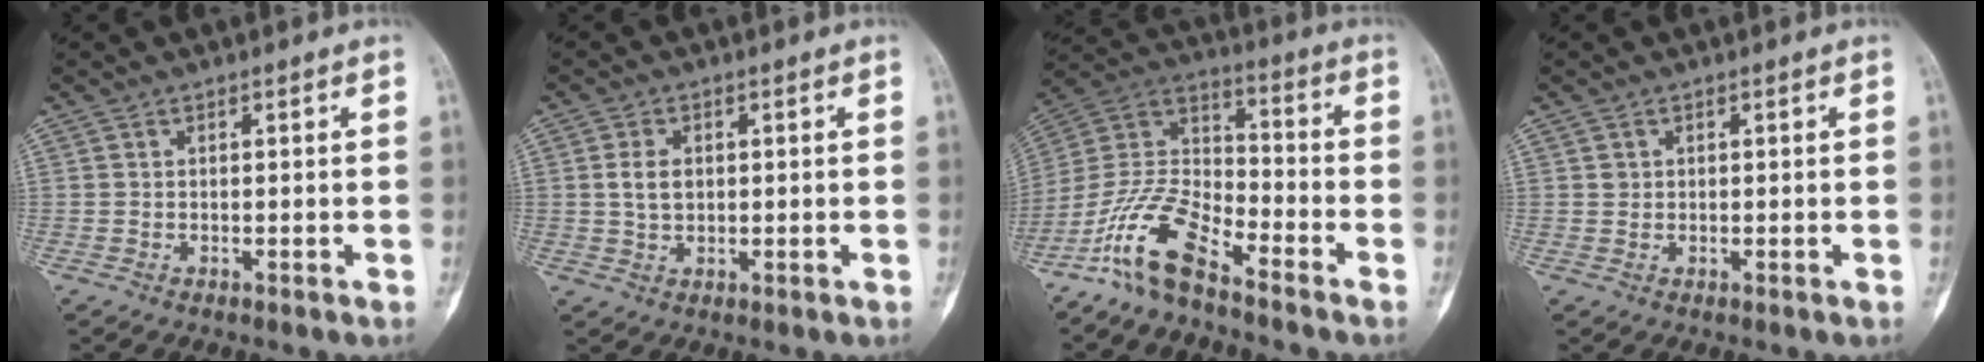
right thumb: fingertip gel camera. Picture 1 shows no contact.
{"total": 3.8, "force": [0.6, 2.6, 2.8], "torque": [-0.042, -0.001, 0.012]}
{"total": 13.1, "force": [-9.5, 4.3, 7.9], "torque": [-0.162, 0.070, -0.196]}
{"total": 1.1, "force": [0.4, 1.0, 0.3], "torque": [0.004, 0.000, 0.008]}